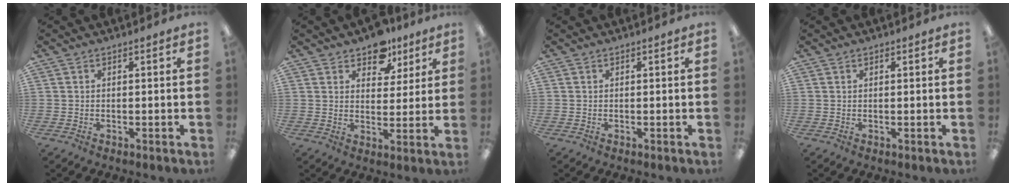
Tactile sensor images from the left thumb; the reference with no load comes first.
{"total": 9.0, "force": [6.5, 5.6, 2.8], "torque": [-0.035, -0.034, 0.118]}
{"total": 0.0}
{"total": 0.5, "force": [0.4, 0.4, 0.2], "torque": [-0.003, 0.004, 0.006]}